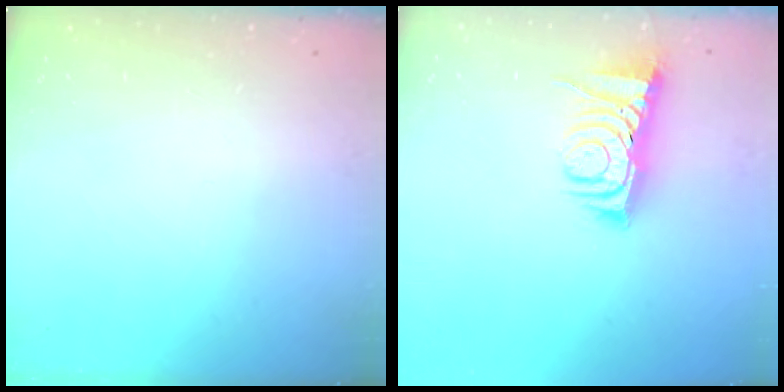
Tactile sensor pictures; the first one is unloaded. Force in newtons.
{"total": 7.3, "press": 7.2, "slide": 0.8}